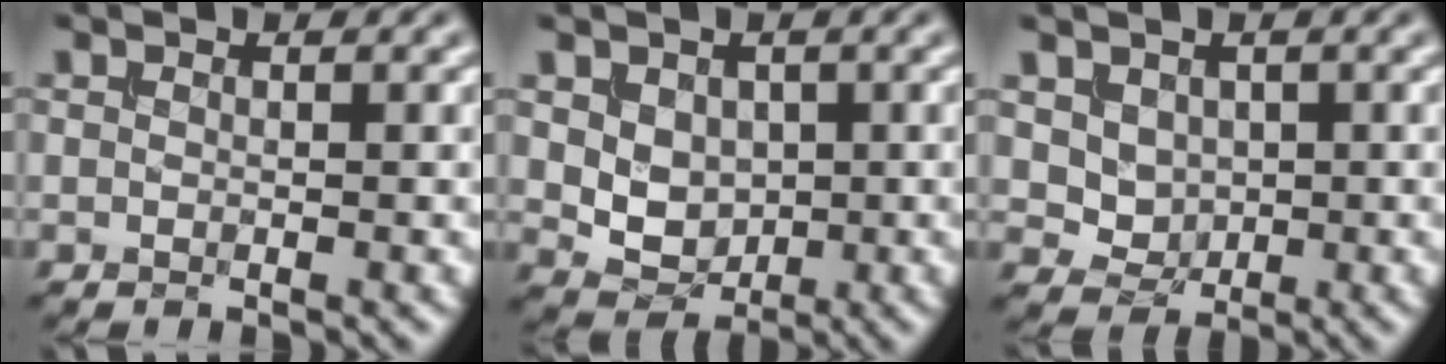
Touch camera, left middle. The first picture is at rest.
{"total": 3.3, "force": [0.6, 2.6, 1.9], "torque": [-0.041, -0.012, 0.014]}
{"total": 2.4, "force": [0.8, 1.9, 1.1], "torque": [-0.033, -0.011, 0.025]}